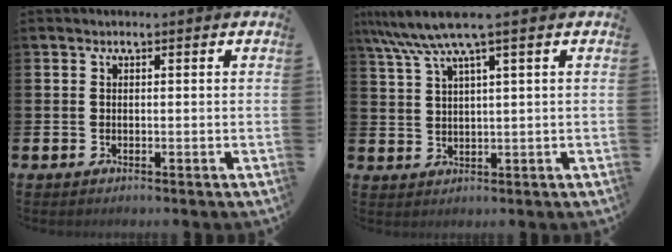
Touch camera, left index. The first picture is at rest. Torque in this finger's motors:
{"motor_torque": [0.22, -0.31, 1.05, 0.21]}